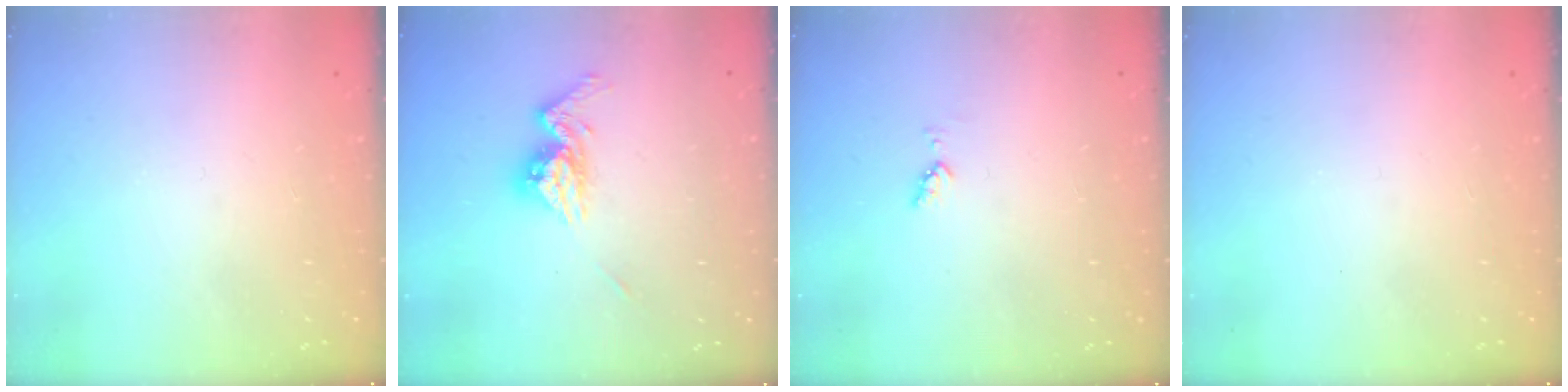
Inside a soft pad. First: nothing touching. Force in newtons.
{"total": 10.6, "press": 10.6, "slide": 1.0}
{"total": 3.3, "press": 3.2, "slide": 0.7}
{"total": 0.0}